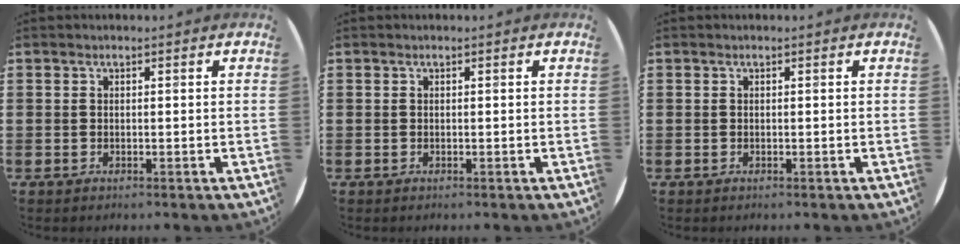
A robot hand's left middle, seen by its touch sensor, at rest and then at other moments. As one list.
[{"total": 0.0}, {"total": 0.0}]